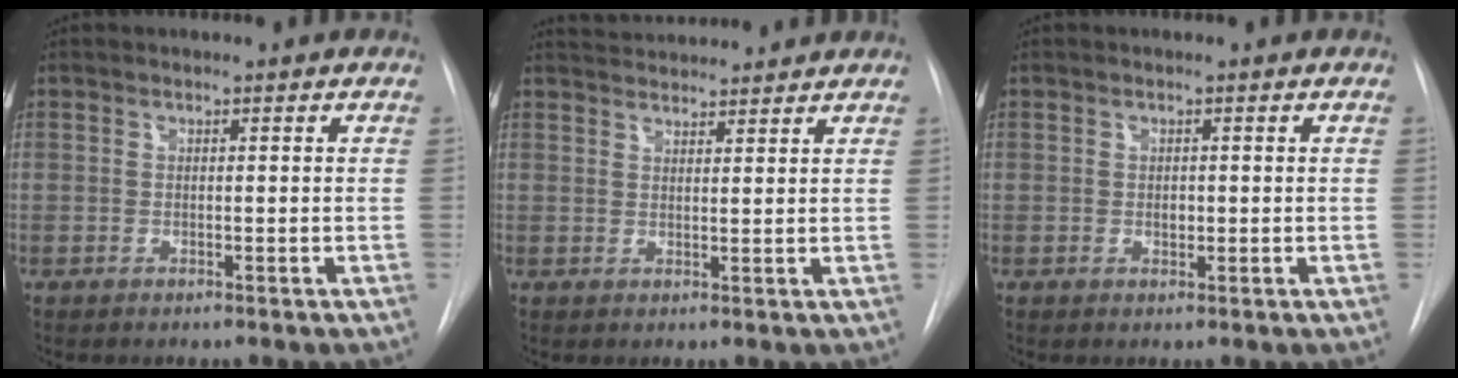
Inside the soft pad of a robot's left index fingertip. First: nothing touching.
{"total": 7.6, "force": [7.3, 0.7, 1.6], "torque": [-0.033, 0.030, 0.107]}
{"total": 0.8, "force": [0.0, 0.6, 0.6], "torque": [-0.008, -0.001, 0.000]}